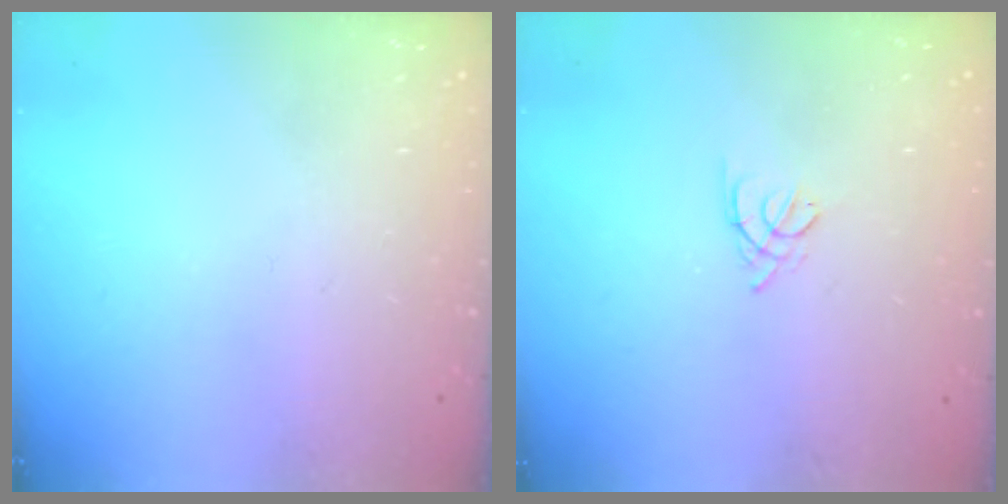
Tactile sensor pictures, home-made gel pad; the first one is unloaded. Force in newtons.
{"total": 3.0, "press": 2.9, "slide": 0.7}